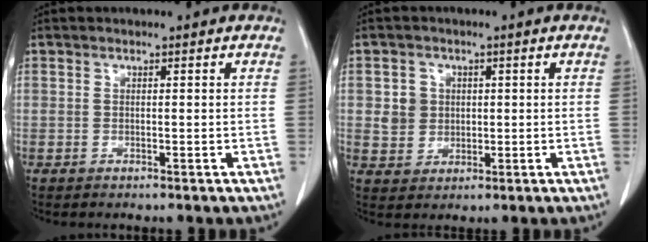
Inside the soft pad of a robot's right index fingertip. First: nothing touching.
{"total": 4.1, "force": [0.8, 3.9, 1.1], "torque": [-0.020, 0.013, 0.020]}